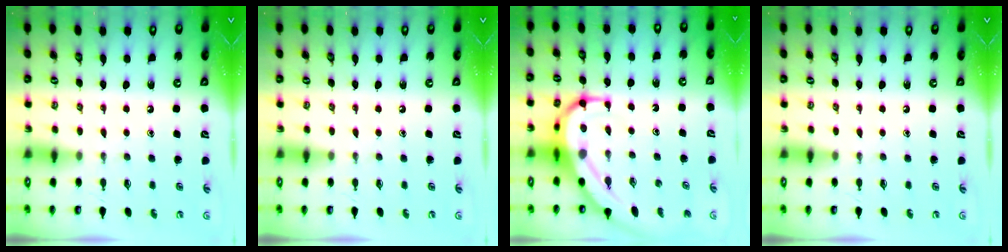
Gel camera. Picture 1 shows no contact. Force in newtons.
{"total": 0.0}
{"total": 11.8, "press": 11.7, "slide": 1.1}
{"total": 0.0}